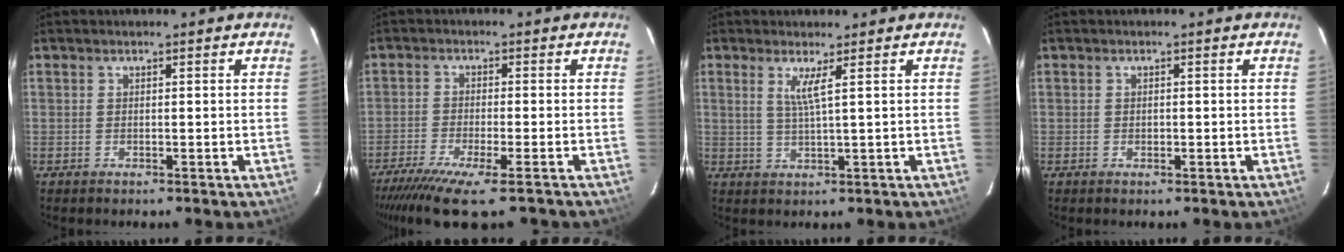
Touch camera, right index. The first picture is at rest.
{"total": 12.2, "force": [-9.5, 1.6, 7.5], "torque": [-0.161, -0.042, -0.160]}
{"total": 2.9, "force": [1.4, -0.7, 2.4], "torque": [-0.046, -0.009, 0.026]}
{"total": 0.7, "force": [-0.1, 0.5, 0.4], "torque": [-0.006, 0.002, -0.001]}